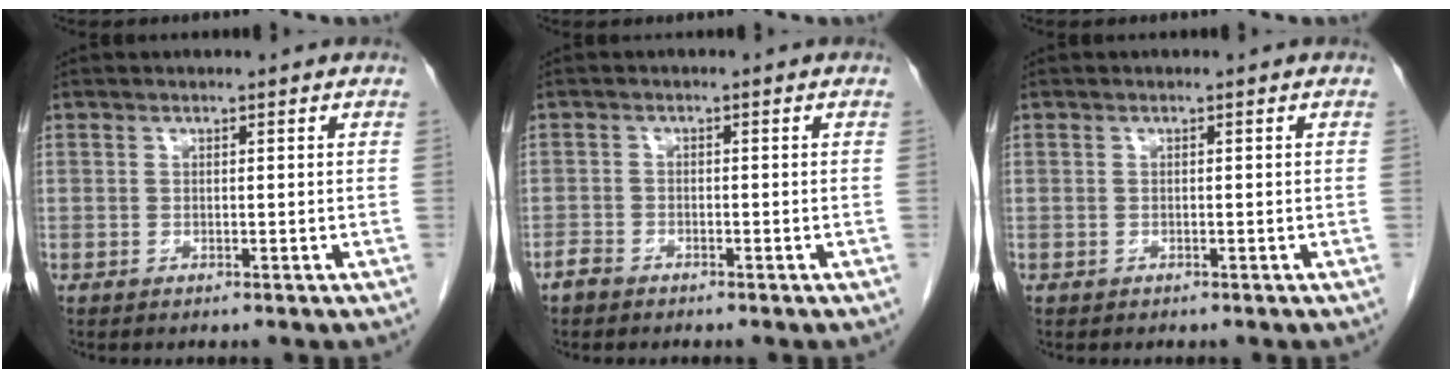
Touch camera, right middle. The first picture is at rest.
{"total": 1.8, "force": [-1.5, 0.8, 0.5], "torque": [-0.016, 0.001, -0.026]}
{"total": 0.0}